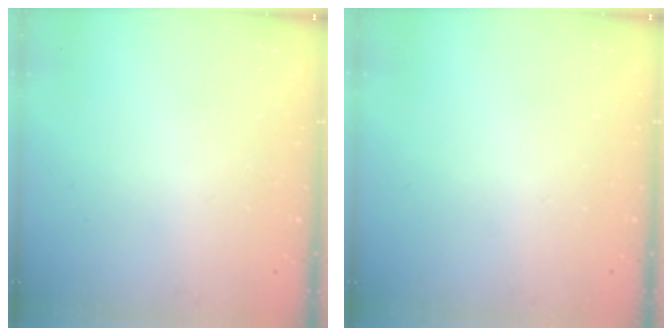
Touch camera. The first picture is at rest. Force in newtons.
{"total": 0.0}